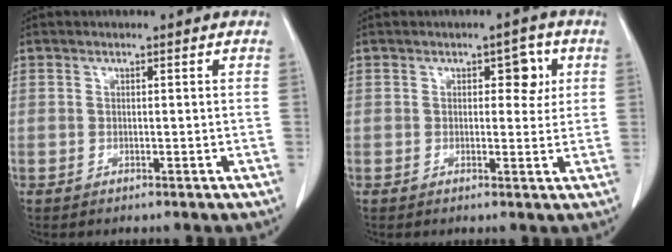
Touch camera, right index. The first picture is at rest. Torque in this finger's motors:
{"motor_torque": [0.06, 0.08, 0.01, 0.00]}